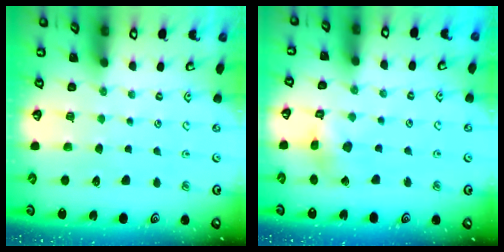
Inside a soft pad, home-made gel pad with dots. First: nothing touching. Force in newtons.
{"total": 5.7, "press": 5.7, "slide": 0.6}